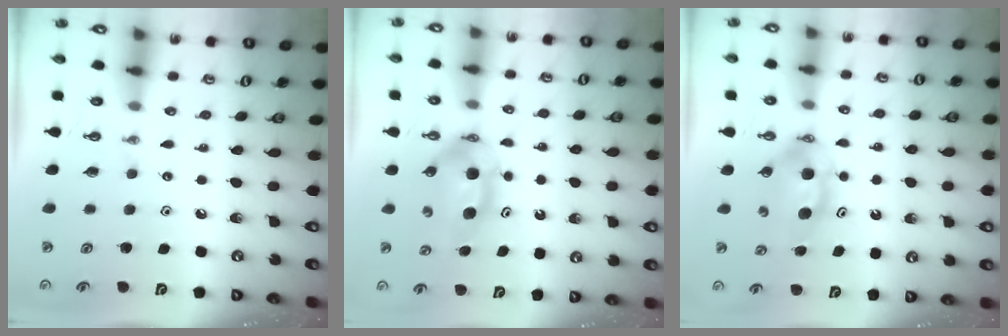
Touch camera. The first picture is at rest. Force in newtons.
{"total": 5.5, "press": 5.1, "slide": 2.0}
{"total": 5.8, "press": 5.6, "slide": 1.2}